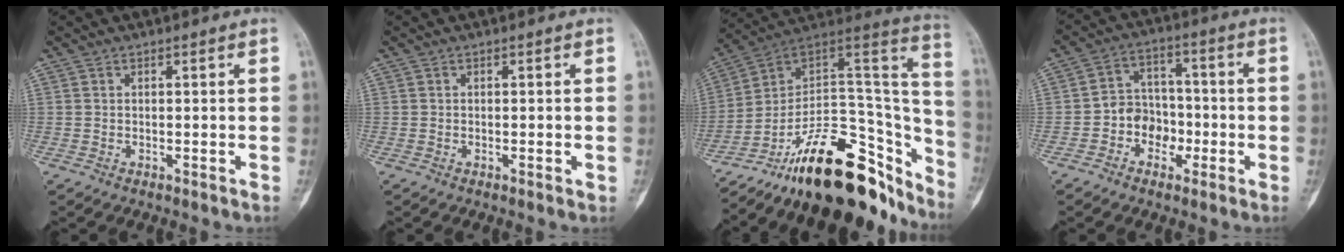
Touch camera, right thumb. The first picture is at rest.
{"total": 0.8, "force": [-0.2, 0.3, 0.7], "torque": [-0.010, -0.001, -0.002]}
{"total": 28.0, "force": [-19.5, 12.7, 15.6], "torque": [-0.124, 0.107, -0.286]}
{"total": 7.8, "force": [-2.6, 6.4, 3.5], "torque": [-0.014, 0.035, -0.053]}